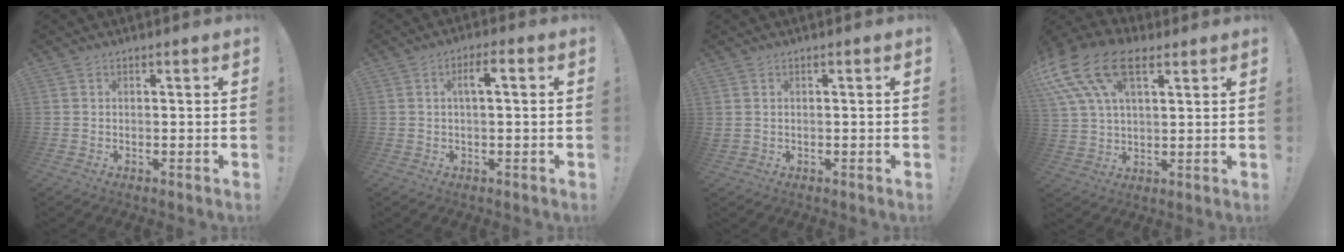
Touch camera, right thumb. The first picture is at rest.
{"total": 4.4, "force": [0.4, 1.0, 4.3], "torque": [-0.071, 0.005, 0.001]}
{"total": 1.2, "force": [0.6, 0.7, 0.7], "torque": [-0.021, 0.005, 0.014]}
{"total": 18.2, "force": [9.5, 9.9, 12.0], "torque": [-0.244, -0.038, 0.174]}